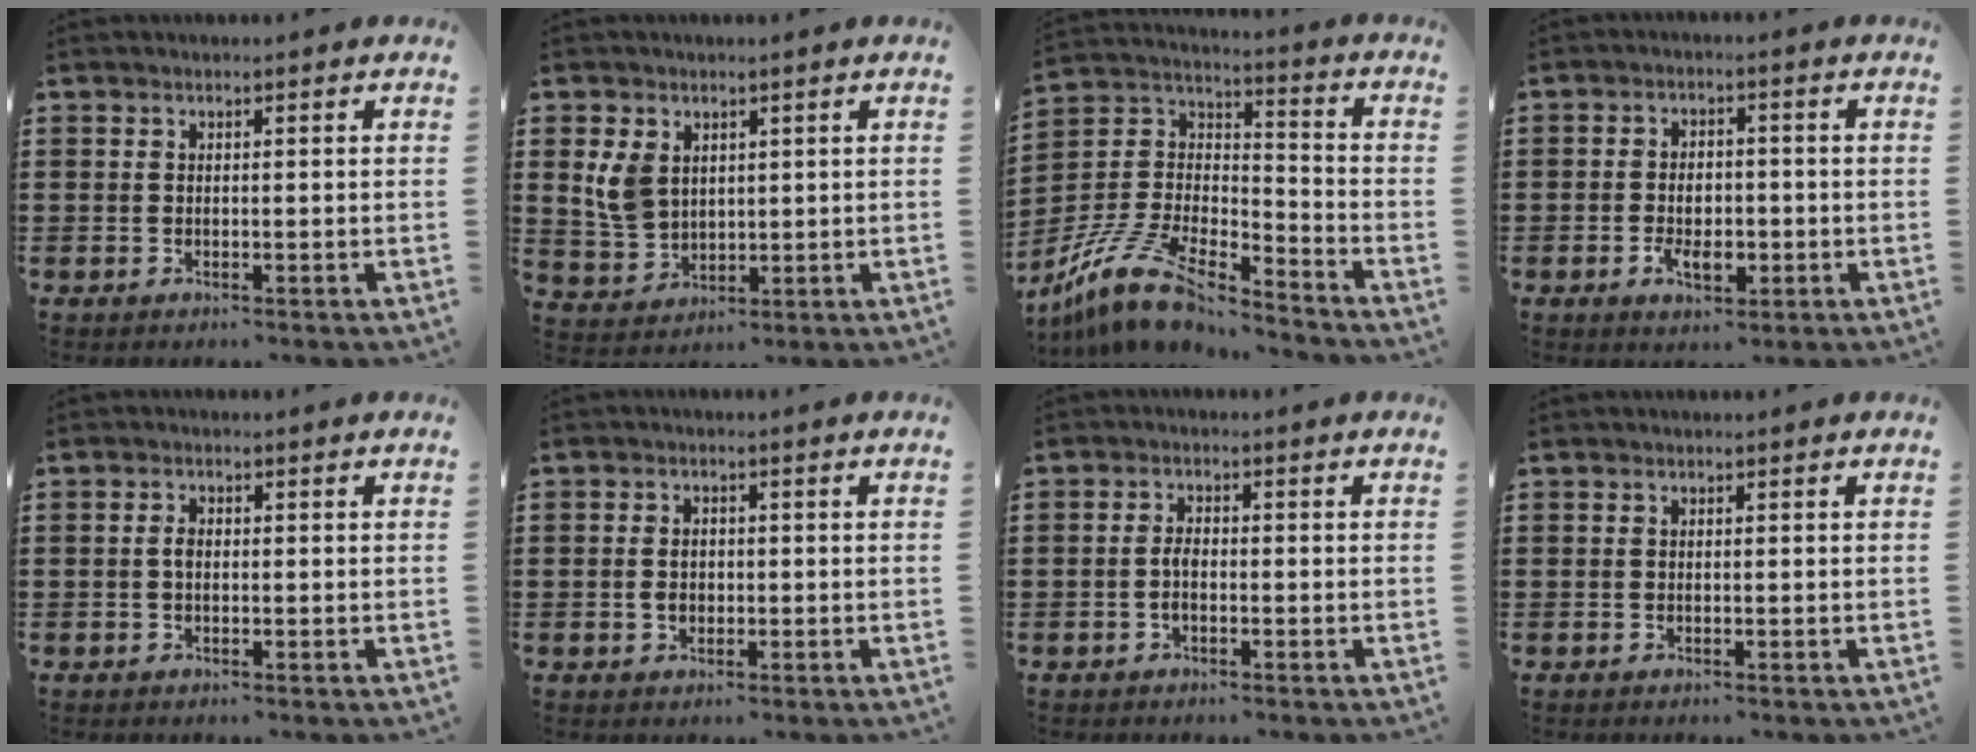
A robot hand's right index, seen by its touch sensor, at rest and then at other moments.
{"total": 5.6, "force": [2.0, 4.3, 3.0], "torque": [-0.087, 0.010, 0.036]}
{"total": 12.5, "force": [-10.7, 3.0, 5.8], "torque": [-0.138, 0.020, -0.218]}
{"total": 4.7, "force": [-1.2, 2.6, 3.8], "torque": [-0.067, -0.004, -0.023]}
{"total": 1.5, "force": [-0.1, 0.8, 1.3], "torque": [-0.026, 0.004, -0.003]}
{"total": 2.4, "force": [-0.3, 1.7, 1.8], "torque": [-0.038, 0.003, -0.005]}
{"total": 2.2, "force": [-0.7, 1.1, 1.8], "torque": [-0.044, -0.003, -0.014]}
{"total": 0.0}